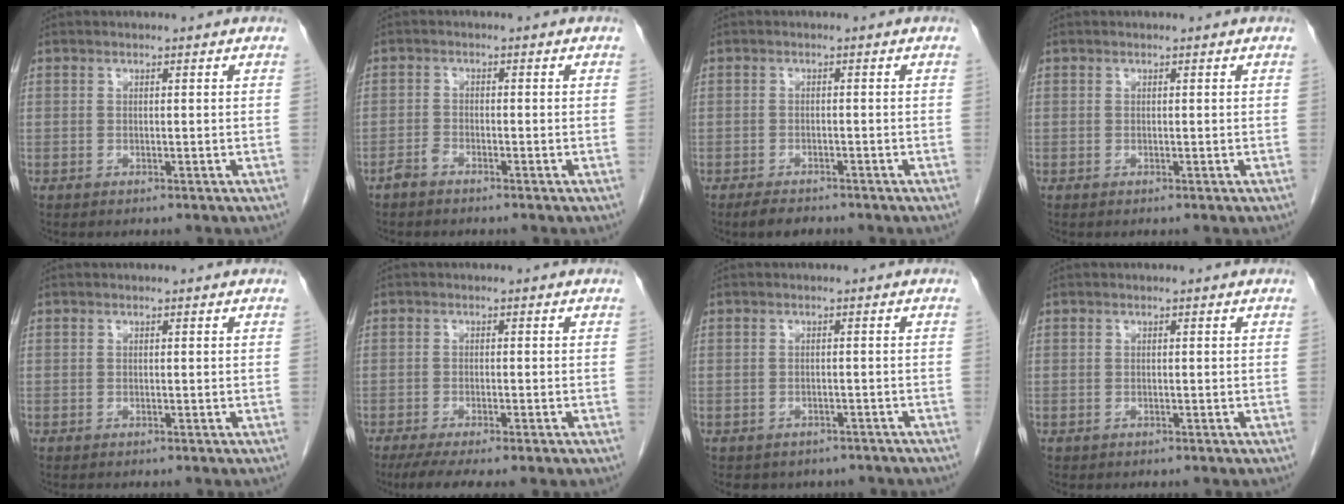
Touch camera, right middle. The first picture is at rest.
{"total": 1.6, "force": [-1.4, 0.5, 0.6], "torque": [-0.016, 0.000, -0.027]}
{"total": 2.9, "force": [-2.4, 1.0, 1.3], "torque": [-0.025, -0.004, -0.036]}
{"total": 0.0}
{"total": 0.0}
{"total": 7.8, "force": [-5.8, 1.1, 5.0], "torque": [-0.071, -0.015, -0.086]}
{"total": 6.6, "force": [-5.5, 3.4, 1.3], "torque": [-0.017, 0.010, -0.056]}
{"total": 0.0}